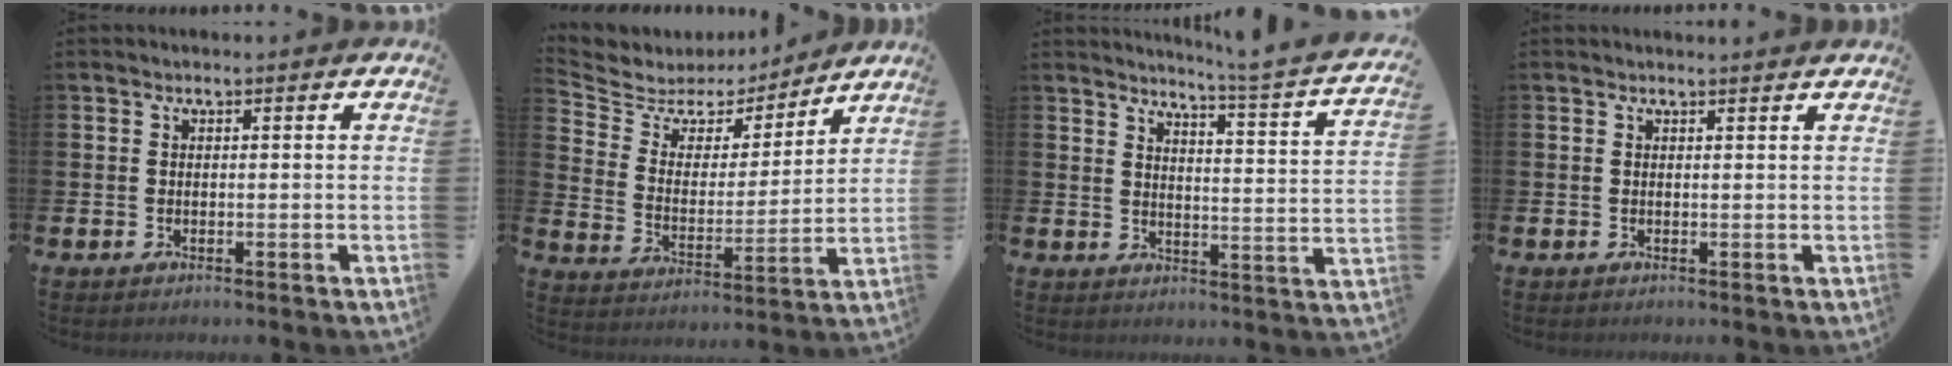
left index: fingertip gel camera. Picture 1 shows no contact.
{"total": 6.0, "force": [5.2, 2.9, 0.6], "torque": [-0.057, -0.039, 0.089]}
{"total": 3.8, "force": [3.4, -1.0, 1.4], "torque": [-0.031, -0.043, 0.046]}
{"total": 0.7, "force": [0.7, -0.1, 0.1], "torque": [0.004, -0.004, 0.012]}